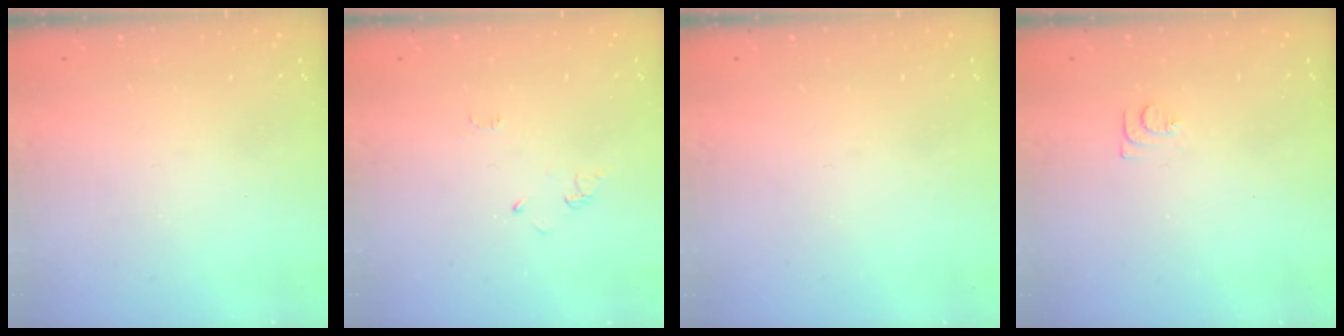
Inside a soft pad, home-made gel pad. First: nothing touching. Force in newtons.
{"total": 2.6, "press": 2.6, "slide": 0.4}
{"total": 0.0}
{"total": 6.6, "press": 6.6, "slide": 0.7}